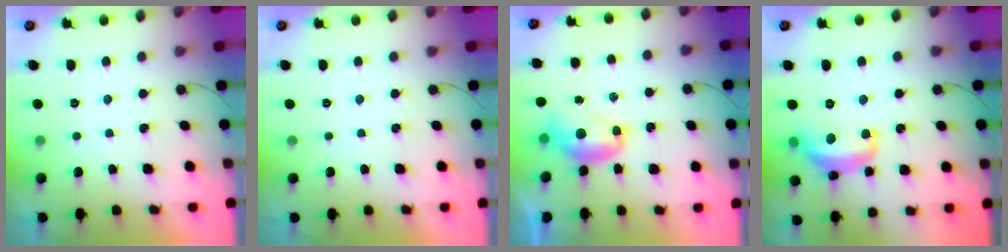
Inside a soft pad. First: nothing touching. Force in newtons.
{"total": 0.0}
{"total": 9.3, "press": 9.3, "slide": 1.1}
{"total": 14.2, "press": 14.1, "slide": 1.2}